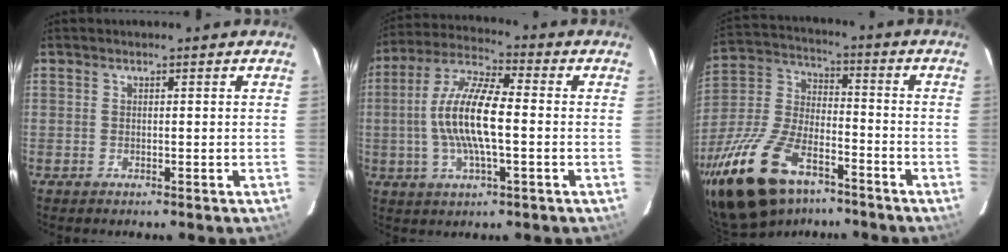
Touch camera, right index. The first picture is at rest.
{"total": 13.0, "force": [-1.2, 3.5, 12.4], "torque": [-0.250, 0.008, -0.028]}
{"total": 24.3, "force": [-16.0, 11.8, 14.0], "torque": [-0.302, -0.009, -0.279]}